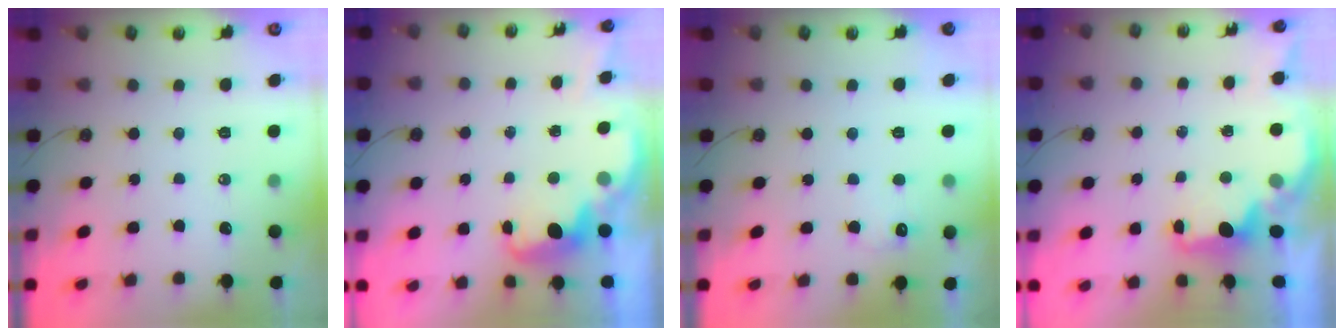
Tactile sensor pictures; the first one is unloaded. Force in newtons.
{"total": 2.7, "press": 2.6, "slide": 0.5}
{"total": 5.0, "press": 4.8, "slide": 1.3}
{"total": 1.9, "press": 1.8, "slide": 0.7}